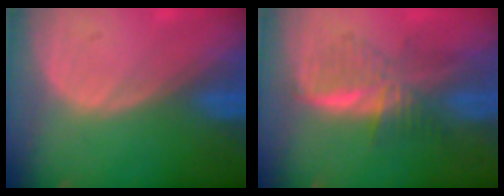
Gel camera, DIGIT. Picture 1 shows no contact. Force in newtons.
{"total": 6.0, "press": 6.0, "slide": 0.1}